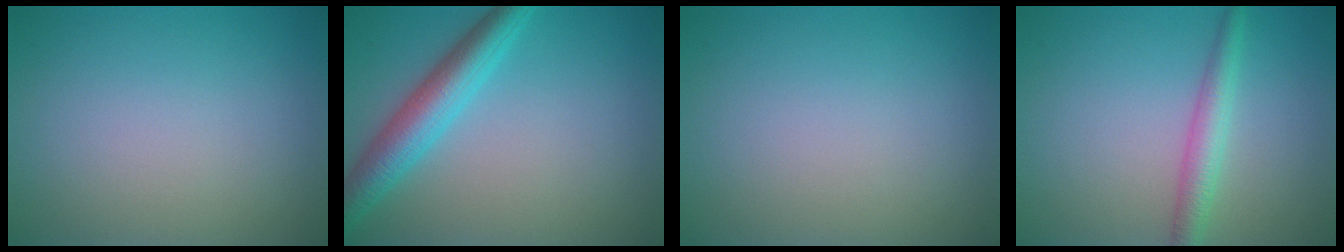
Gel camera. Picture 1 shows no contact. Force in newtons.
{"total": 4.9, "press": 4.9, "slide": 0.2}
{"total": 0.0}
{"total": 2.7, "press": 2.7, "slide": 0.1}